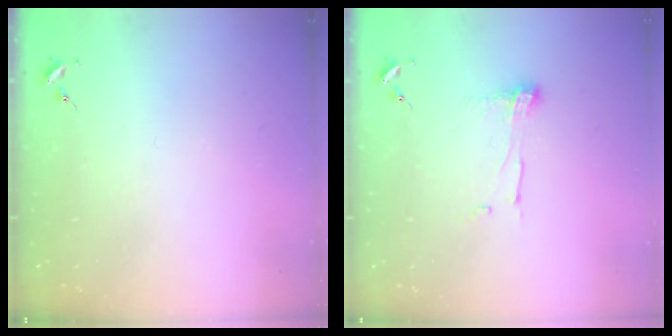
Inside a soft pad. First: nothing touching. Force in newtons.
{"total": 7.0, "press": 7.0, "slide": 0.2}